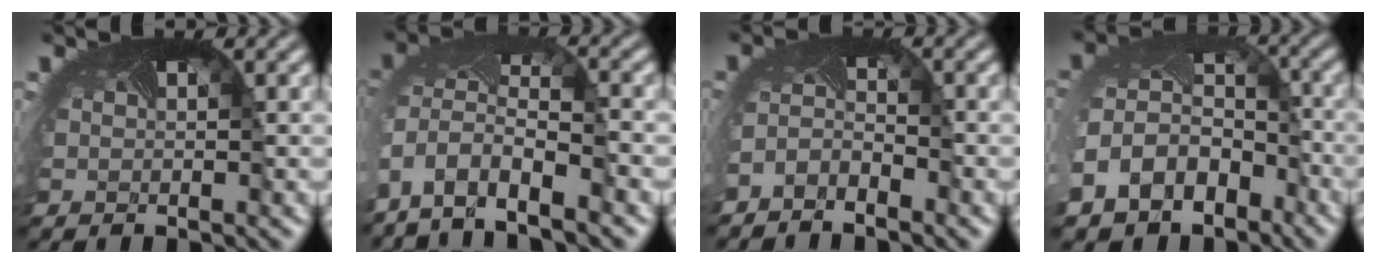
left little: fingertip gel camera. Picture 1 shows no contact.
{"total": 7.9, "force": [-5.5, 3.5, 4.4], "torque": [-0.115, -0.028, -0.082]}
{"total": 2.1, "force": [-2.1, 0.2, -0.4], "torque": [-0.021, -0.012, -0.043]}
{"total": 10.3, "force": [-5.6, 7.9, 3.4], "torque": [-0.117, -0.038, -0.085]}